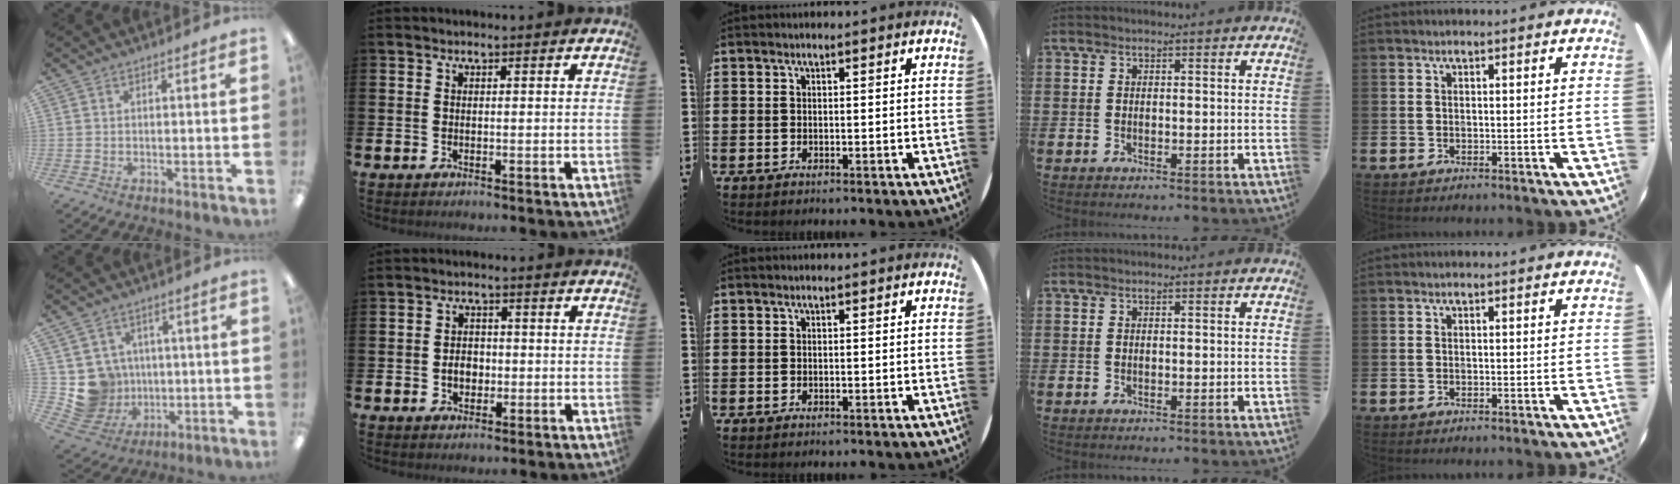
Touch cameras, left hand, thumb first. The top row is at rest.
{"thumb": {"total": 9.5, "force": [0.3, 9.5, 1.2], "torque": [-0.060, -0.007, 0.021]}, "index": {"total": 2.9, "force": [-0.6, 2.2, 1.8], "torque": [-0.016, -0.003, -0.019]}}